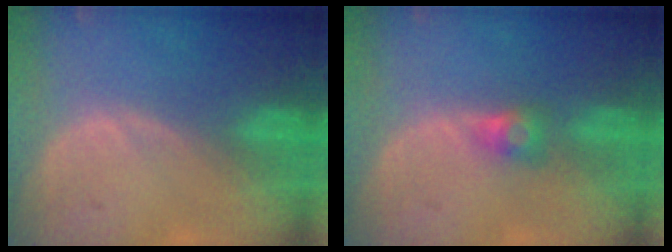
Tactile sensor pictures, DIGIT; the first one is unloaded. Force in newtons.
{"total": 2.6, "press": 2.4, "slide": 1.0}